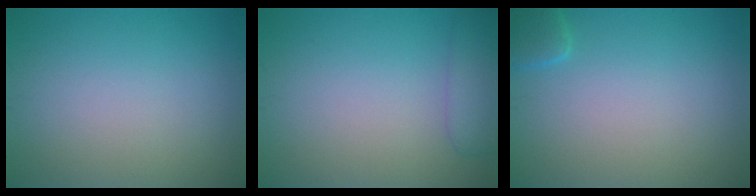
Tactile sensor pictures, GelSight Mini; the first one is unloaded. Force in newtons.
{"total": 2.8, "press": 2.8, "slide": 0.1}
{"total": 1.7, "press": 1.7, "slide": 0.2}